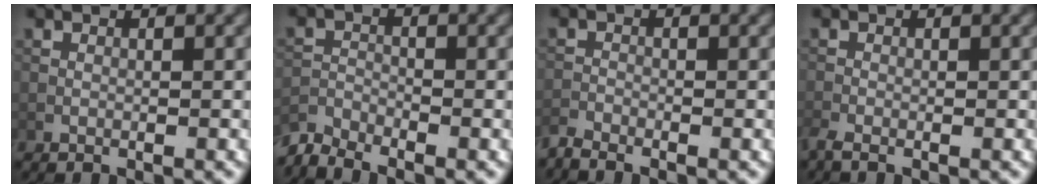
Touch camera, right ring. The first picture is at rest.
{"total": 3.1, "force": [-3.0, 0.4, 0.6], "torque": [-0.019, -0.008, -0.070]}
{"total": 1.7, "force": [-1.7, 0.2, 0.4], "torque": [-0.015, -0.005, -0.043]}
{"total": 1.3, "force": [-1.0, 0.3, 0.7], "torque": [-0.021, -0.007, -0.027]}